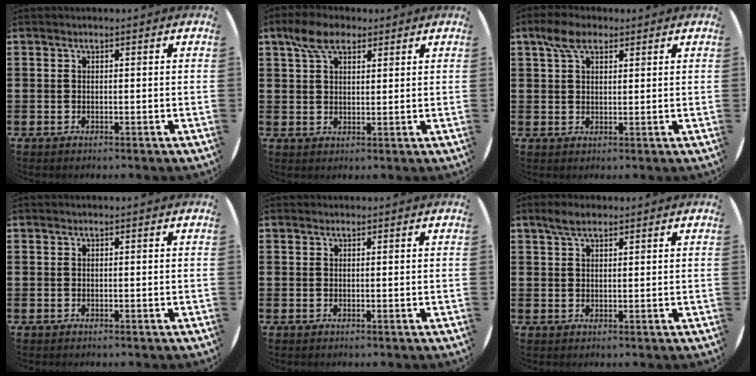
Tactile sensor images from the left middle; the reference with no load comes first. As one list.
[{"total": 5.6, "force": [3.8, 2.9, 2.9], "torque": [-0.059, 0.006, 0.069]}, {"total": 4.6, "force": [3.0, 2.3, 2.5], "torque": [-0.048, 0.008, 0.054]}, {"total": 0.0}, {"total": 0.0}, {"total": 2.9, "force": [2.2, 1.1, 1.6], "torque": [-0.025, 0.004, 0.038]}]